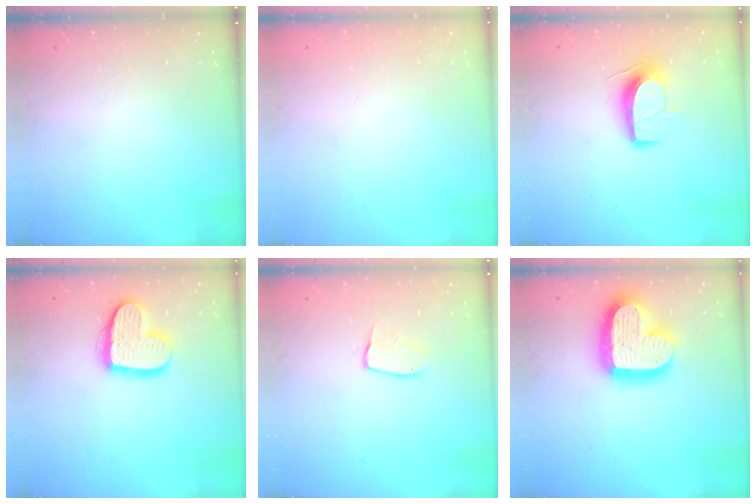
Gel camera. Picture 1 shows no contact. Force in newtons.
{"total": 0.0}
{"total": 10.2, "press": 10.2, "slide": 0.8}
{"total": 14.1, "press": 14.0, "slide": 1.0}
{"total": 5.2, "press": 5.2, "slide": 0.3}
{"total": 20.7, "press": 20.7, "slide": 1.7}